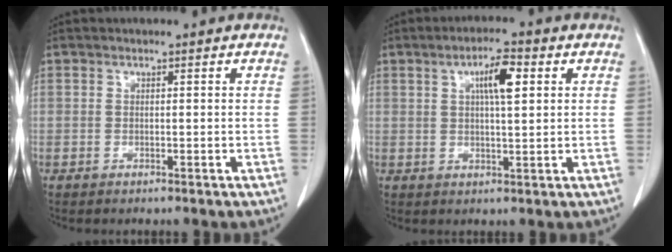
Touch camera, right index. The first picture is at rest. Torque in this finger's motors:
{"motor_torque": [0.55, 0.50, 0.24, 0.05]}